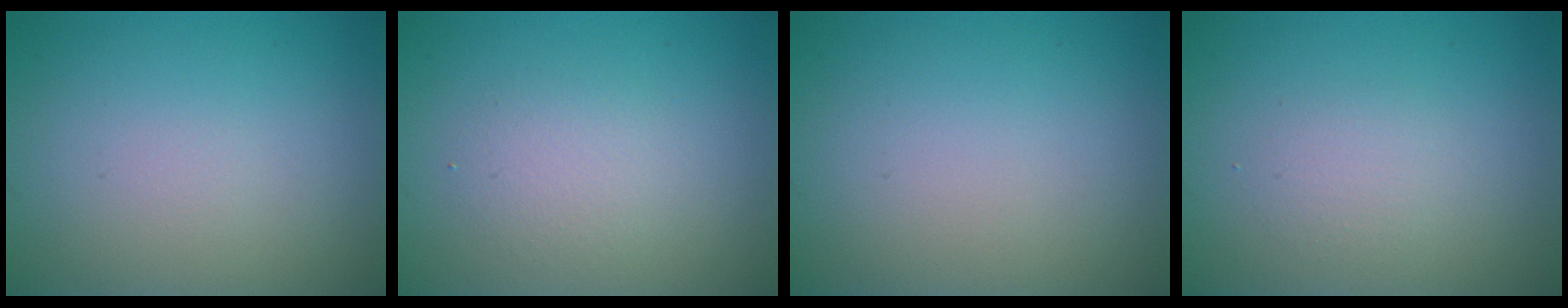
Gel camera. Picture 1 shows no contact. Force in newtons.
{"total": 2.0, "press": 2.0, "slide": 0.1}
{"total": 0.0}
{"total": 1.4, "press": 1.4, "slide": 0.0}